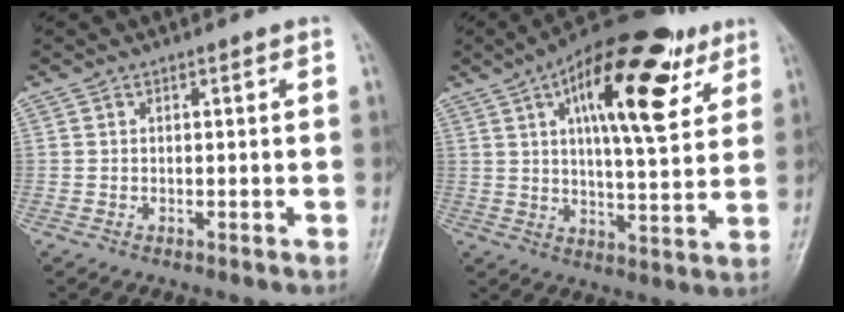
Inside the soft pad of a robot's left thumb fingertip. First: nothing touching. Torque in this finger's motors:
{"motor_torque": [0.64, 0.81, 1.86, -0.91, 0.34]}